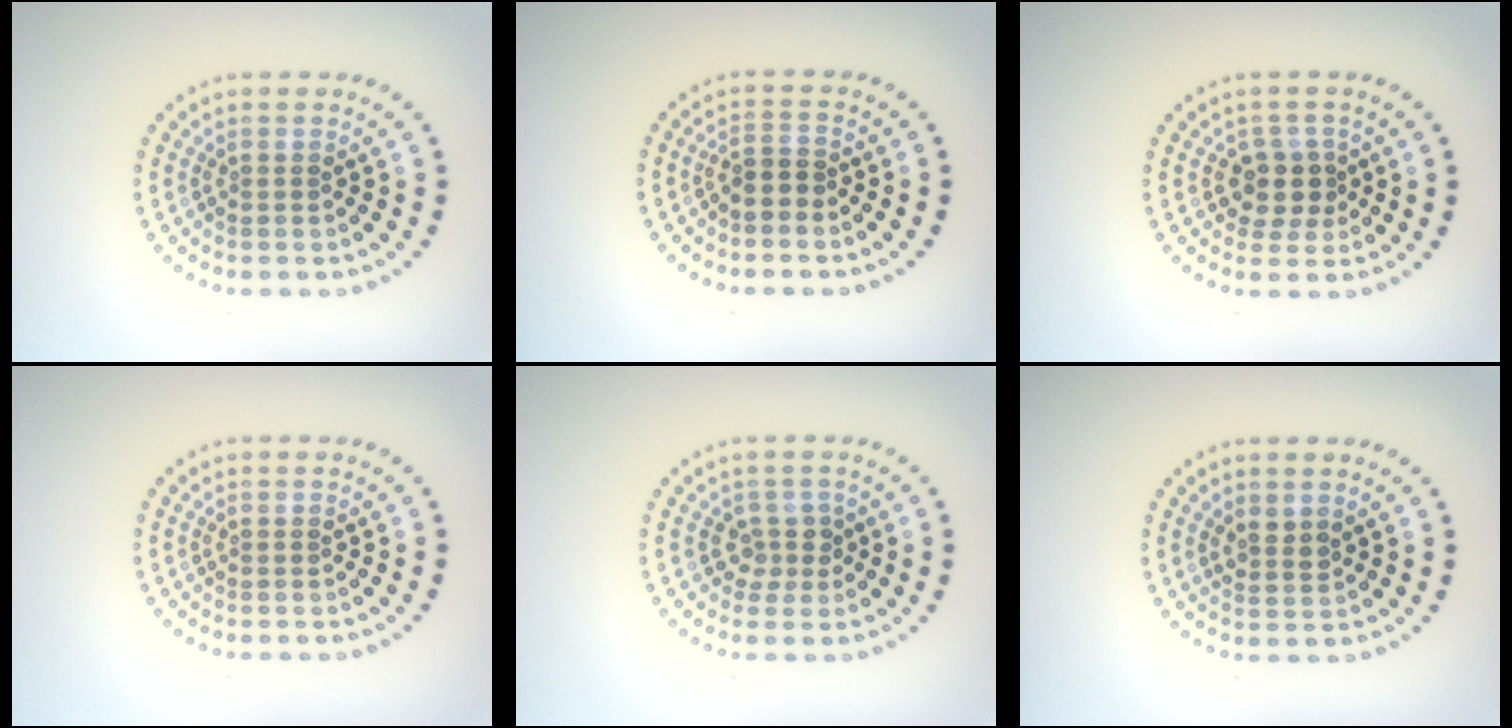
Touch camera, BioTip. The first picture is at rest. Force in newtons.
{"total": 1.5, "press": 1.0, "slide": 1.0}
{"total": 2.6, "press": 2.3, "slide": 1.2}
{"total": 0.0}
{"total": 2.0, "press": 1.5, "slide": 1.3}
{"total": 1.4, "press": 1.1, "slide": 0.8}